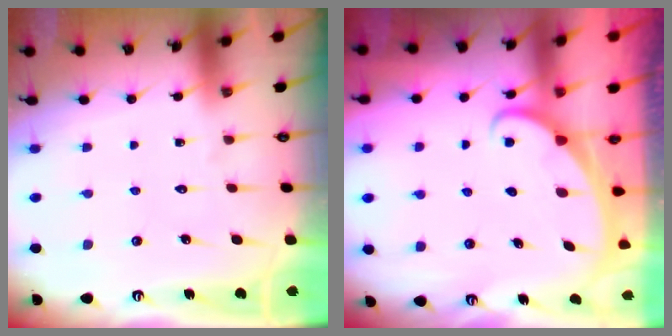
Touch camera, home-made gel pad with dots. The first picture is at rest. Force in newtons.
{"total": 1.8, "press": 1.8, "slide": 0.1}